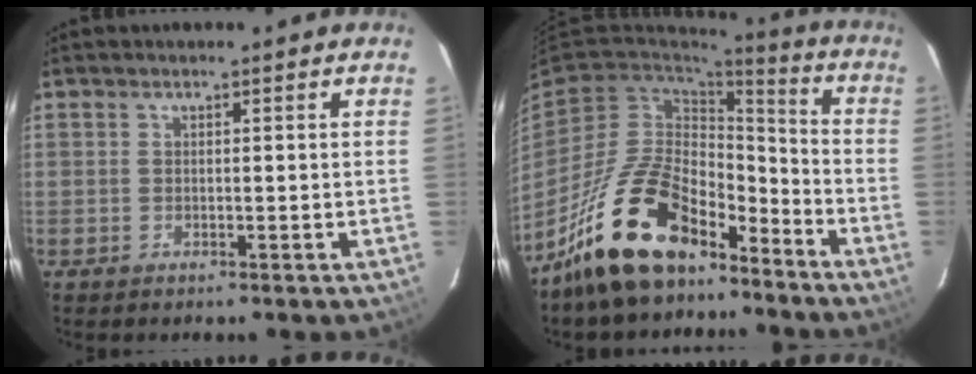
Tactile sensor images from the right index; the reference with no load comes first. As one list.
[{"total": 19.3, "force": [-13.8, 8.6, 10.4], "torque": [-0.206, 0.017, -0.233]}]